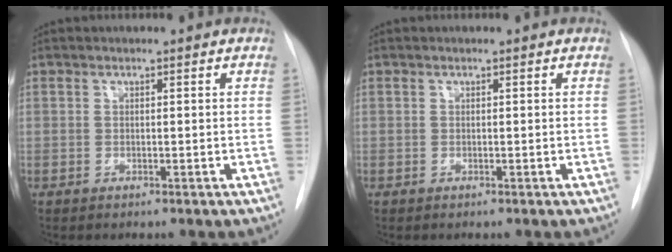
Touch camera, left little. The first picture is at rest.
{"total": 0.0}